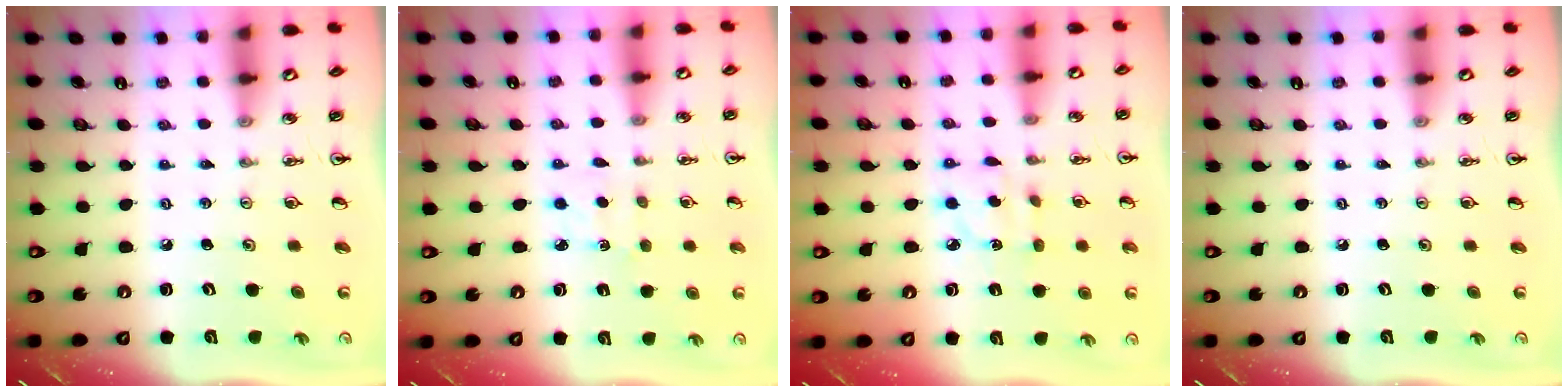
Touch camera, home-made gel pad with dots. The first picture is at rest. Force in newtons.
{"total": 2.7, "press": 2.6, "slide": 0.3}
{"total": 3.4, "press": 3.4, "slide": 0.1}
{"total": 0.0}